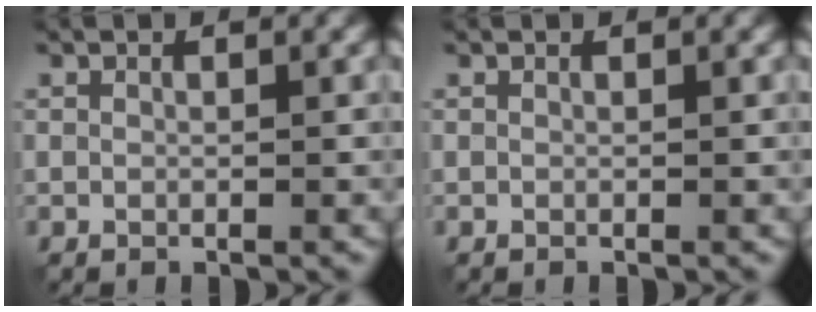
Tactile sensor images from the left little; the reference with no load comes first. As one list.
[{"total": 0.0}]